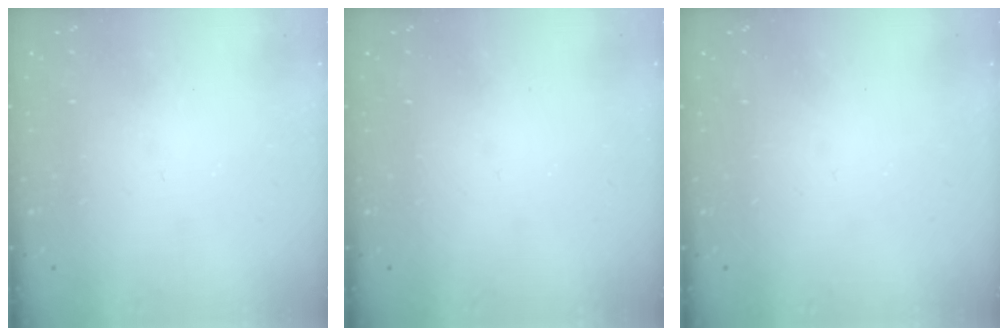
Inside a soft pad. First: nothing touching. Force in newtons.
{"total": 0.0}
{"total": 0.0}